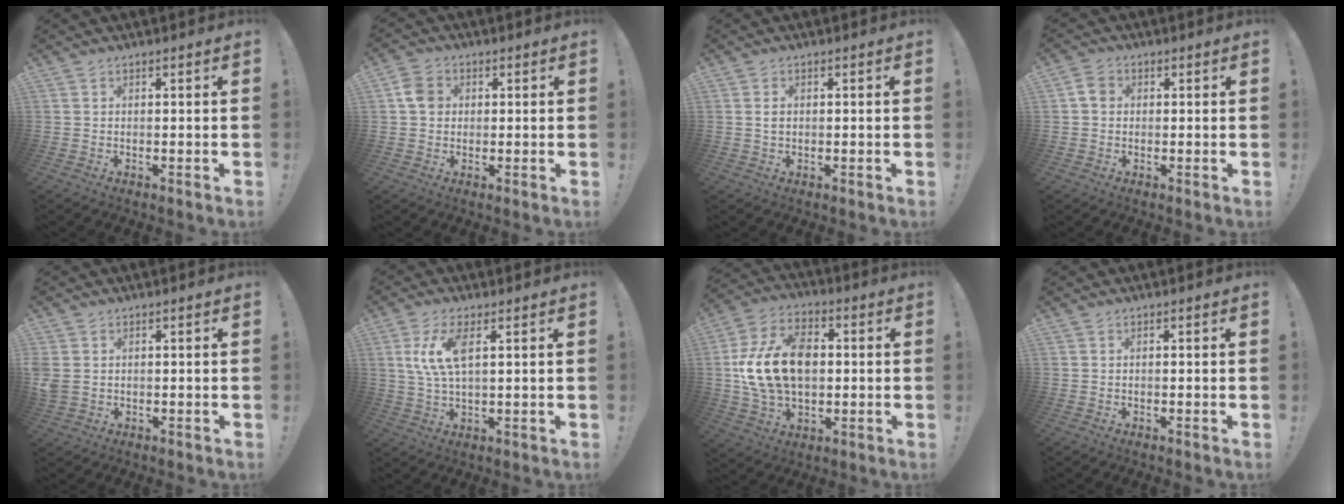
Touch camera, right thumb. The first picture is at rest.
{"total": 6.1, "force": [0.9, 5.2, 3.1], "torque": [-0.044, 0.010, 0.020]}
{"total": 1.4, "force": [0.3, 0.9, 1.0], "torque": [-0.012, 0.001, 0.004]}
{"total": 4.4, "force": [0.5, 3.7, 2.3], "torque": [-0.032, 0.008, 0.012]}
{"total": 3.9, "force": [0.7, 3.0, 2.4], "torque": [-0.052, -0.001, 0.015]}
{"total": 9.4, "force": [2.9, 3.7, 8.1], "torque": [-0.161, -0.002, 0.051]}
{"total": 19.9, "force": [1.2, 13.8, 14.3], "torque": [-0.245, 0.003, 0.026]}
{"total": 0.0}